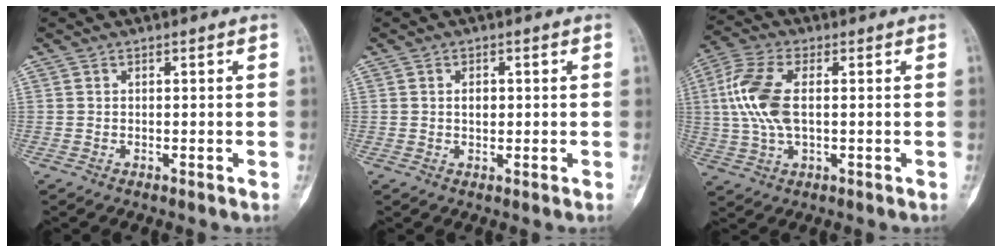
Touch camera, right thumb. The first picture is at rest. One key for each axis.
{"total": 1.9, "fx": 0.2, "fy": 1.3, "fz": 1.4, "tx": -0.015, "ty": -0.001, "tz": 0.003}
{"total": 11.3, "fx": 1.1, "fy": 5.8, "fz": 9.6, "tx": -0.221, "ty": 0.010, "tz": 0.021}